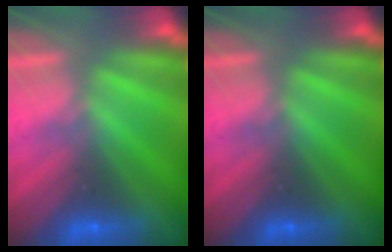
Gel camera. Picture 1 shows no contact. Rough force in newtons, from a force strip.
{"total": 0.0}